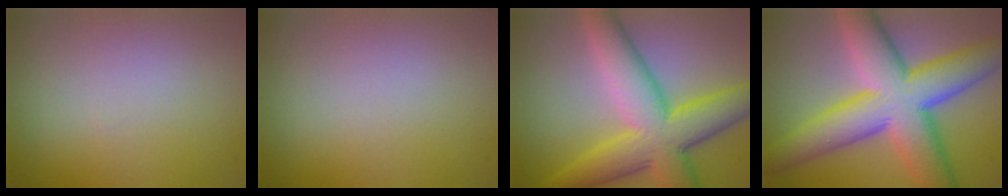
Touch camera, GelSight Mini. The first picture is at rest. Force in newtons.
{"total": 0.0}
{"total": 9.8, "press": 9.8, "slide": 0.3}
{"total": 12.1, "press": 12.1, "slide": 0.3}